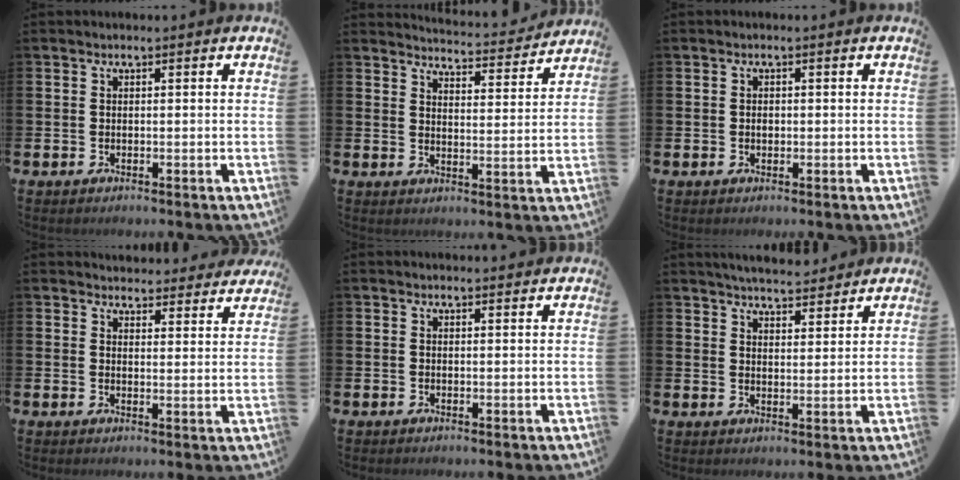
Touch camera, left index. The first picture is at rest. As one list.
[{"total": 4.7, "force": [4.7, 0.2, 0.2], "torque": [-0.007, -0.044, 0.077]}, {"total": 0.9, "force": [0.0, 0.7, 0.6], "torque": [-0.002, 0.001, -0.004]}, {"total": 4.2, "force": [4.0, 1.0, 0.0], "torque": [0.003, -0.029, 0.070]}, {"total": 0.8, "force": [0.8, 0.1, 0.2], "torque": [0.009, -0.002, 0.012]}, {"total": 5.3, "force": [5.2, 0.7, 0.6], "torque": [-0.021, -0.026, 0.095]}]